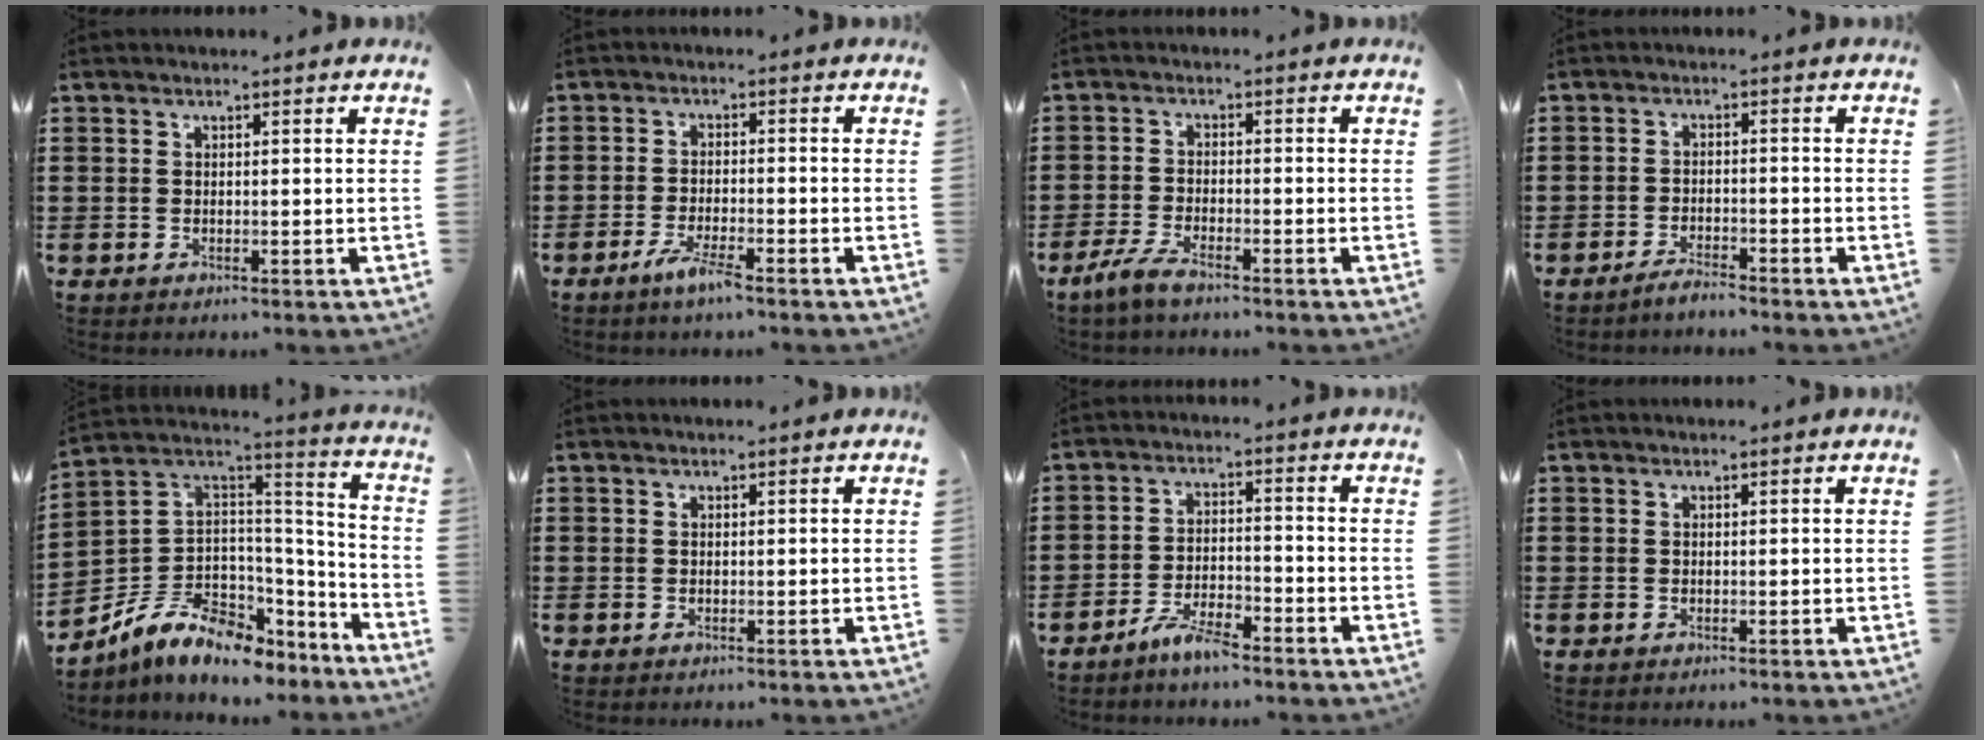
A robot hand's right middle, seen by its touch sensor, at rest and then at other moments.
{"total": 3.8, "force": [-2.6, 0.4, 2.7], "torque": [-0.056, -0.005, -0.048]}
{"total": 3.8, "force": [-3.0, 0.5, 2.3], "torque": [-0.058, -0.004, -0.063]}
{"total": 2.5, "force": [-2.4, 0.1, 0.7], "torque": [-0.014, 0.002, -0.046]}
{"total": 8.3, "force": [-5.9, 4.6, 3.5], "torque": [-0.097, -0.003, -0.120]}
{"total": 0.0}
{"total": 4.8, "force": [-4.1, 0.9, 2.3], "torque": [-0.052, 0.005, -0.081]}
{"total": 0.0}